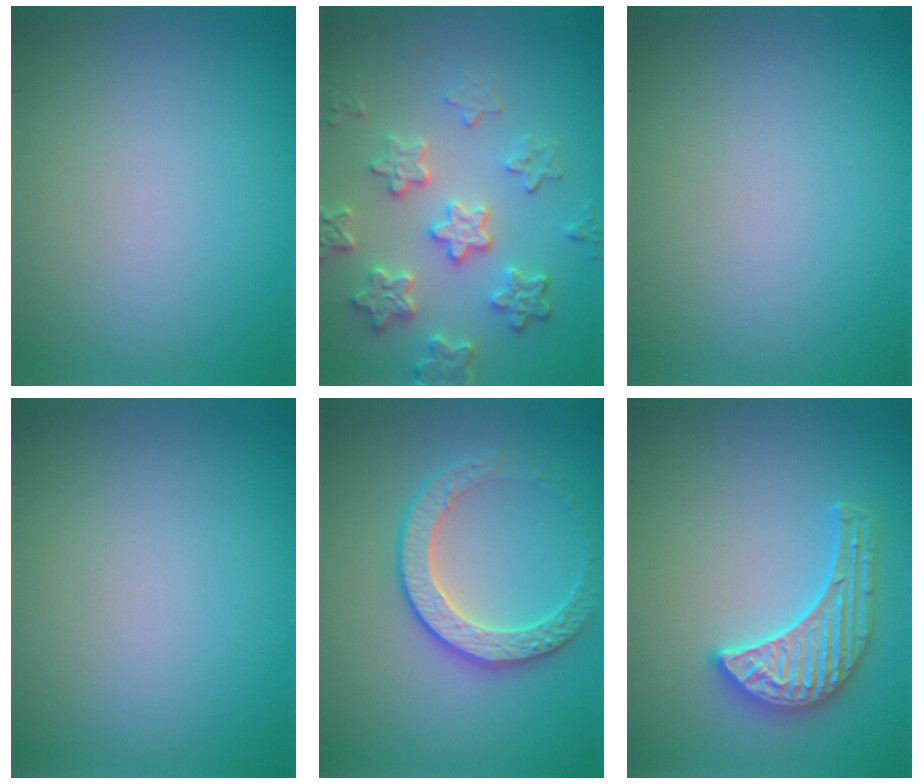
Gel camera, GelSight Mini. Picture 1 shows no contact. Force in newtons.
{"total": 5.4, "press": 4.3, "slide": 3.2}
{"total": 0.0}
{"total": 0.0}
{"total": 3.7, "press": 3.5, "slide": 1.2}
{"total": 4.2, "press": 3.9, "slide": 1.5}